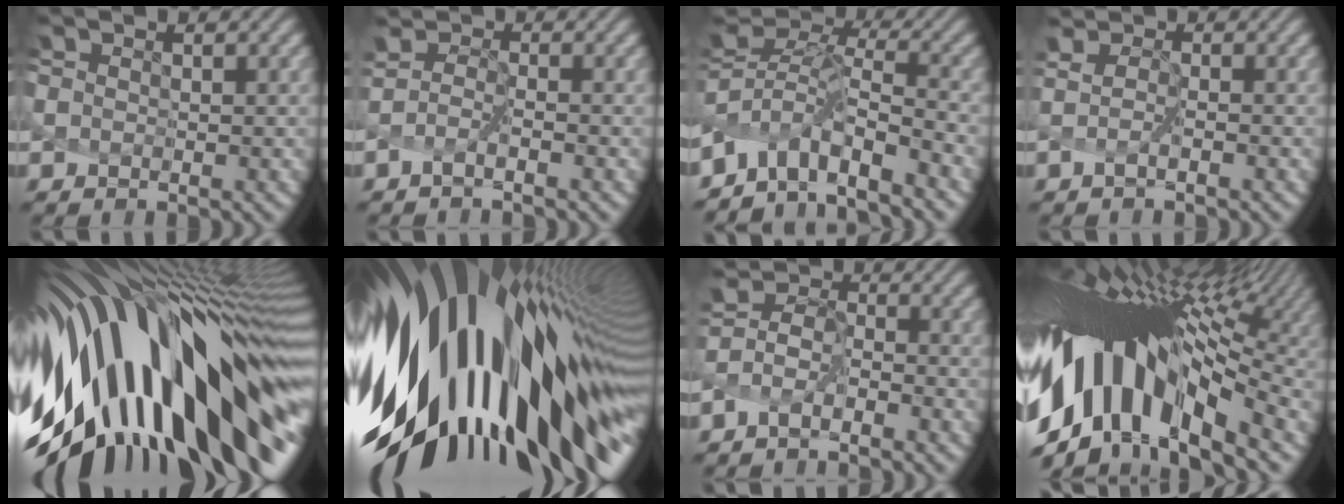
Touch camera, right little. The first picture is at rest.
{"total": 1.0, "force": [-0.8, -0.5, 0.5], "torque": [-0.018, -0.001, -0.014]}
{"total": 4.9, "force": [-3.2, 1.6, 3.3], "torque": [-0.060, -0.001, -0.066]}
{"total": 0.8, "force": [-0.2, -0.4, 0.6], "torque": [-0.016, -0.006, -0.003]}
{"total": 16.5, "force": [-1.3, 7.5, 14.7], "torque": [-0.229, -0.029, -0.011]}
{"total": 17.3, "force": [0.9, 7.8, 15.5], "torque": [-0.257, -0.043, 0.026]}
{"total": 2.2, "force": [-1.9, 0.3, 1.1], "torque": [-0.024, -0.001, -0.044]}
{"total": 15.5, "force": [-1.4, 7.4, 13.6], "torque": [-0.248, 0.014, -0.027]}